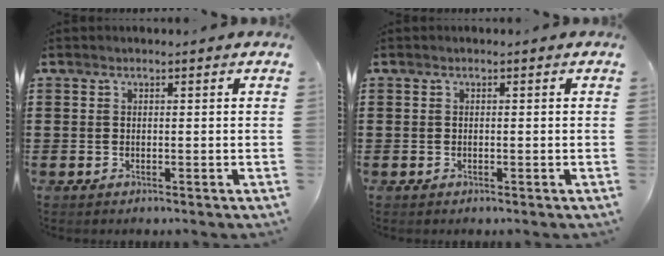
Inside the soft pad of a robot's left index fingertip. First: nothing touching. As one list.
[{"total": 0.0}]